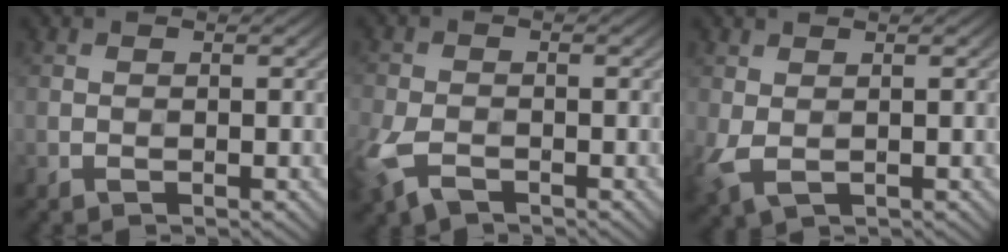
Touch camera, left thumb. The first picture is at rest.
{"total": 7.0, "force": [-3.4, 3.9, 4.7], "torque": [-0.122, -0.025, -0.063]}
{"total": 3.6, "force": [-0.3, 2.1, 2.9], "torque": [-0.073, -0.011, 0.001]}